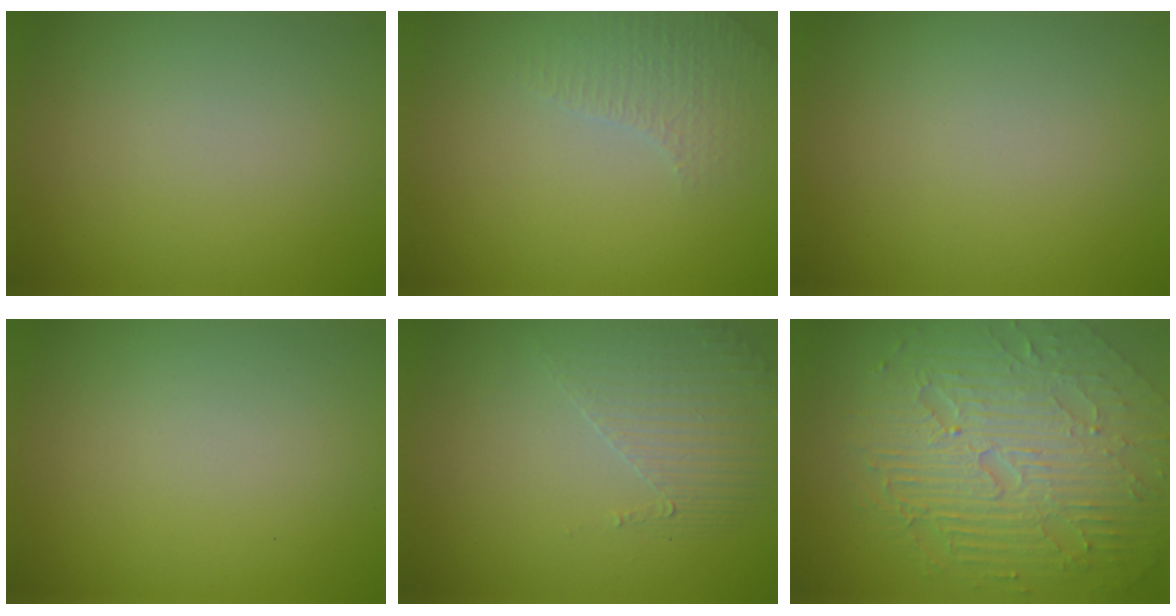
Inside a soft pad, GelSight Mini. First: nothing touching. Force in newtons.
{"total": 2.3, "press": 2.2, "slide": 0.7}
{"total": 0.0}
{"total": 0.0}
{"total": 1.8, "press": 1.2, "slide": 1.3}
{"total": 9.5, "press": 6.2, "slide": 7.2}